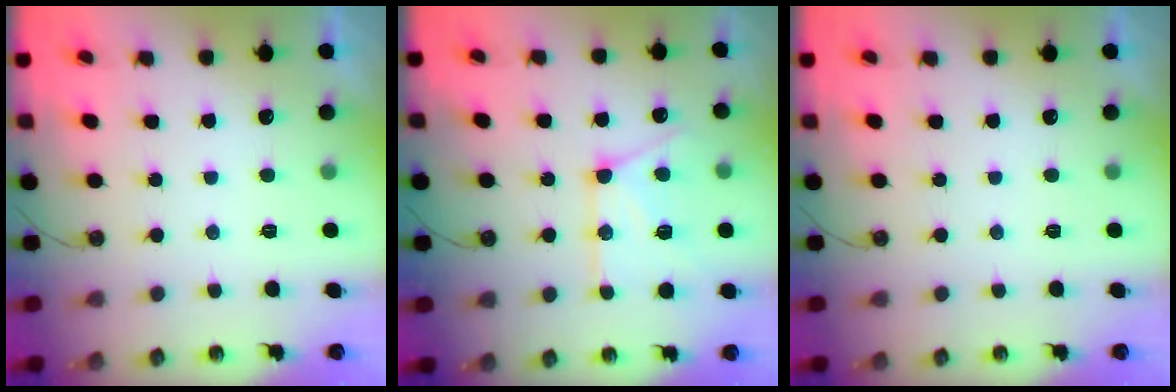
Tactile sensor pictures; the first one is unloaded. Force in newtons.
{"total": 15.1, "press": 15.0, "slide": 1.4}
{"total": 0.0}